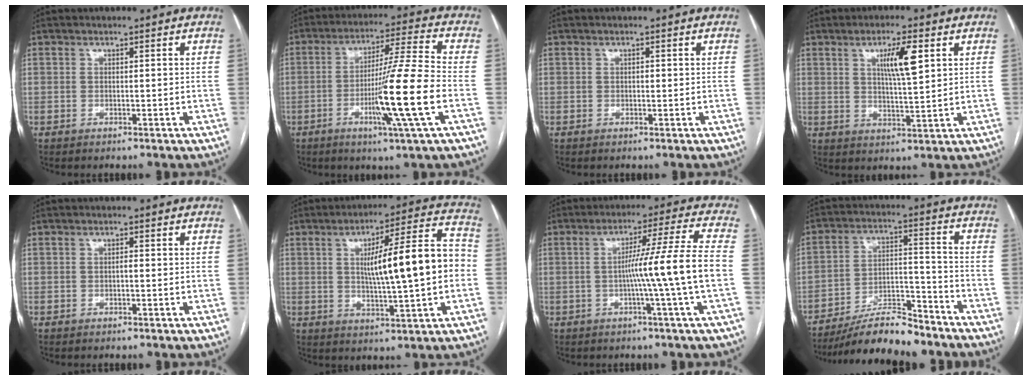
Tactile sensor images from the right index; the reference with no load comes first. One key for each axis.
{"total": 13.7, "fx": -3.9, "fy": -2.0, "fz": 13.0, "tx": -0.231, "ty": -0.012, "tz": -0.073}
{"total": 0.6, "fx": 0.0, "fy": 0.3, "fz": 0.5, "tx": -0.008, "ty": 0.001, "tz": 0.000}
{"total": 6.9, "fx": 2.7, "fy": 0.8, "fz": 6.3, "tx": -0.110, "ty": 0.000, "tz": 0.046}
{"total": 0.6, "fx": -0.1, "fy": 0.2, "fz": 0.6, "tx": -0.010, "ty": 0.001, "tz": -0.002}
{"total": 15.0, "fx": 0.3, "fy": 1.4, "fz": 14.9, "tx": -0.227, "ty": 0.023, "tz": 0.005}
{"total": 10.9, "fx": -1.8, "fy": -2.8, "fz": 10.4, "tx": -0.165, "ty": 0.004, "tz": -0.028}
{"total": 12.1, "fx": -10.6, "fy": 2.2, "fz": 5.4, "tx": -0.087, "ty": 0.009, "tz": -0.186}